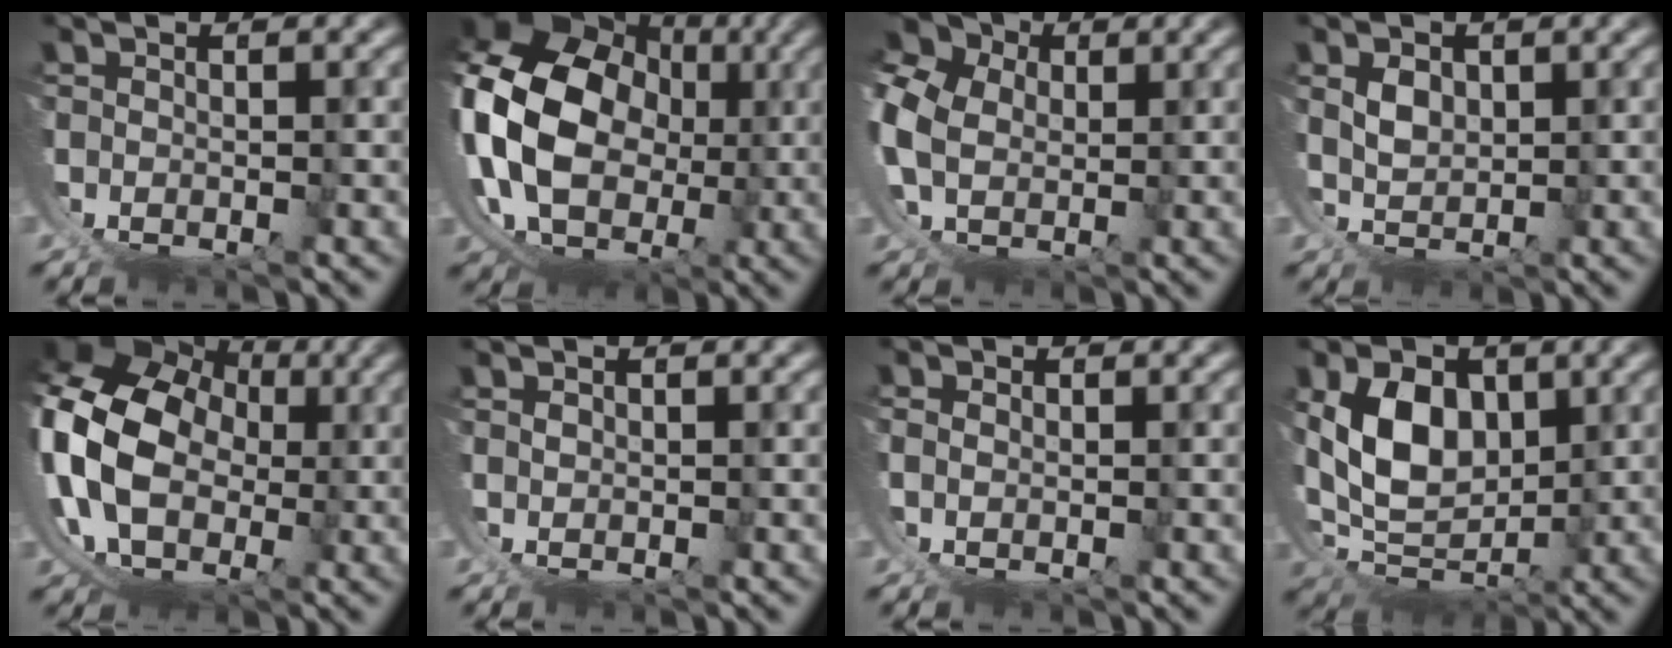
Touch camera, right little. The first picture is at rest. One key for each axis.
{"total": 19.5, "fx": 4.3, "fy": 15.3, "fz": 11.2, "tx": -0.279, "ty": -0.041, "tz": 0.080}
{"total": 9.8, "fx": 4.5, "fy": 7.3, "fz": 4.7, "tx": -0.119, "ty": 0.010, "tz": 0.061}
{"total": 3.0, "fx": 2.8, "fy": -0.7, "fz": 0.5, "tx": -0.005, "ty": 0.000, "tz": 0.057}
{"total": 17.8, "fx": 3.0, "fy": 14.7, "fz": 9.6, "tx": -0.255, "ty": -0.047, "tz": 0.058}
{"total": 0.8, "fx": 0.7, "fy": 0.0, "fz": -0.2, "tx": 0.004, "ty": 0.004, "tz": 0.010}
{"total": 0.9, "fx": 0.4, "fy": 0.7, "fz": 0.4, "tx": -0.012, "ty": -0.001, "tz": 0.006}
{"total": 7.1, "fx": 3.0, "fy": 4.1, "fz": 5.0, "tx": -0.117, "ty": -0.030, "tz": 0.072}